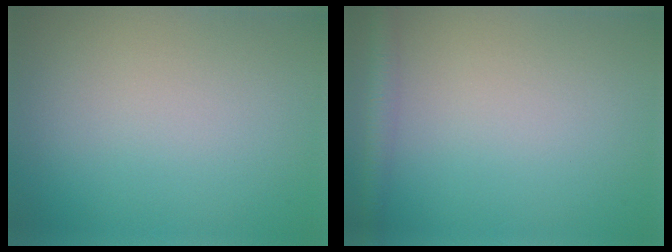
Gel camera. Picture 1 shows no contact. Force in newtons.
{"total": 2.1, "press": 2.1, "slide": 0.1}